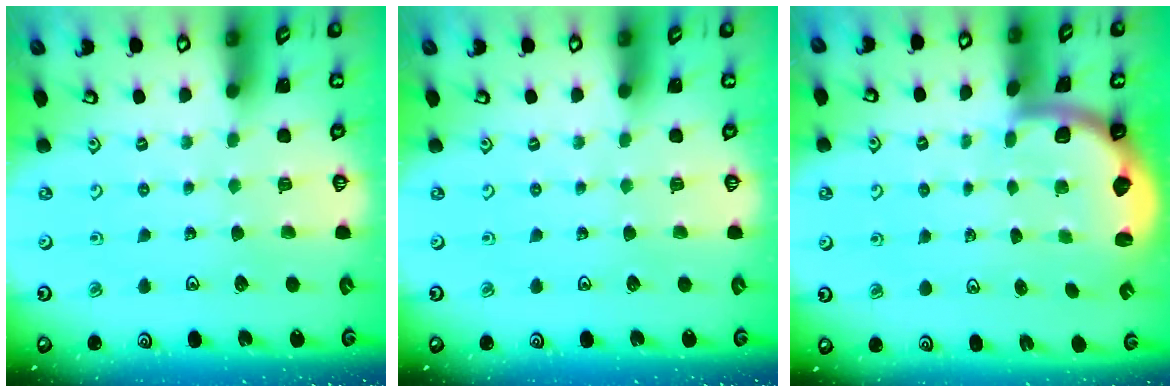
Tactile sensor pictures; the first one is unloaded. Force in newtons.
{"total": 0.0}
{"total": 1.9, "press": 1.8, "slide": 0.5}